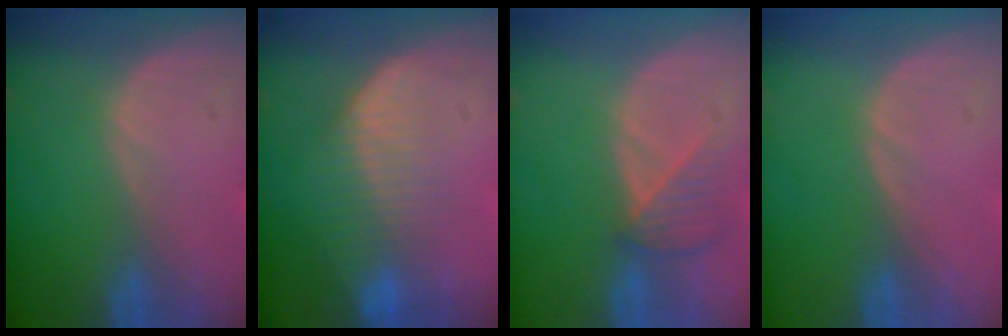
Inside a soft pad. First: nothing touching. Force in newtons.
{"total": 7.2, "press": 6.6, "slide": 3.0}
{"total": 3.6, "press": 3.5, "slide": 1.0}
{"total": 0.0}